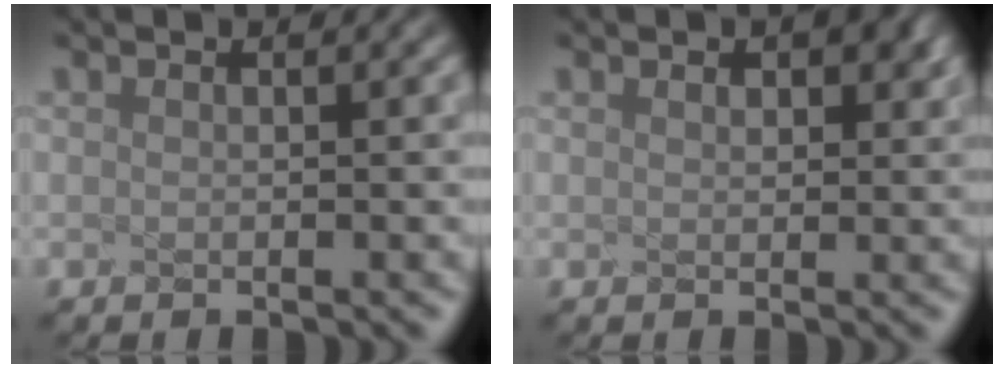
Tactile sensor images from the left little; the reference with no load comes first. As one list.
[{"total": 1.4, "force": [0.9, 0.5, 1.0], "torque": [-0.024, -0.001, 0.032]}]